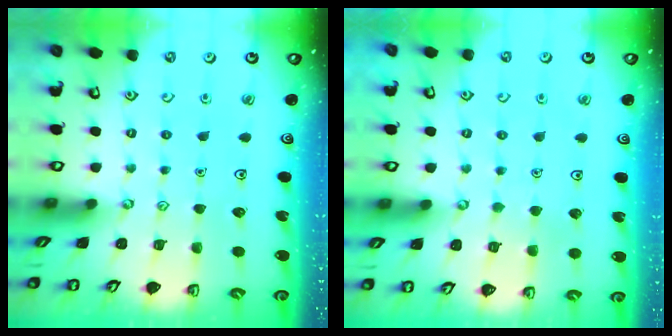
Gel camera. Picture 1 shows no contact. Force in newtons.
{"total": 3.2, "press": 3.2, "slide": 0.2}